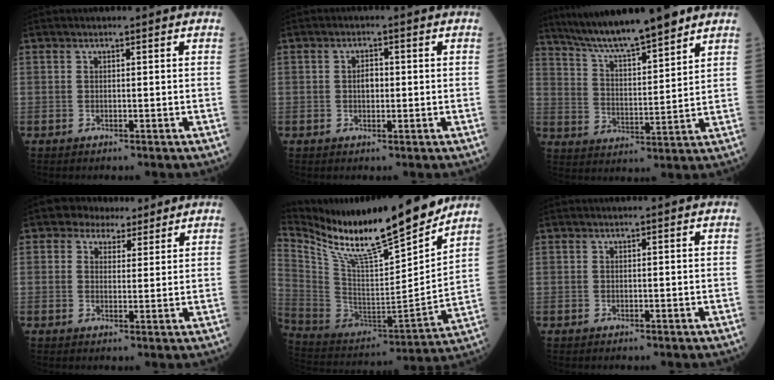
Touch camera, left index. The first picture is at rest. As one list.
[{"total": 2.2, "force": [0.0, 1.3, 1.7], "torque": [-0.030, 0.005, 0.000]}, {"total": 14.3, "force": [12.1, 0.9, 7.4], "torque": [-0.128, 0.013, 0.211]}, {"total": 4.6, "force": [3.4, 3.0, 0.7], "torque": [-0.007, 0.016, 0.051]}, {"total": 22.1, "force": [18.5, 2.1, 11.9], "torque": [-0.224, -0.032, 0.321]}, {"total": 0.0}]